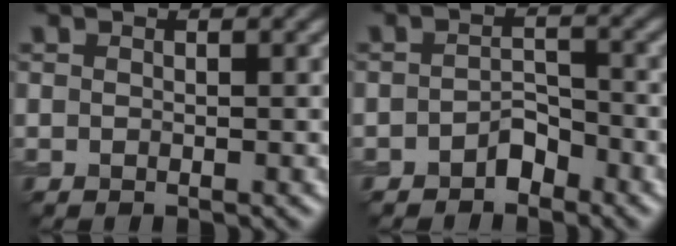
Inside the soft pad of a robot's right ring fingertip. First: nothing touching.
{"total": 2.0, "force": [-1.5, 1.0, 0.8], "torque": [-0.012, 0.008, -0.027]}